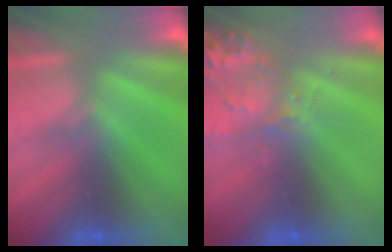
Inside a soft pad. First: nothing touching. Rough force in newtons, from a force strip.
{"total": 2.7}